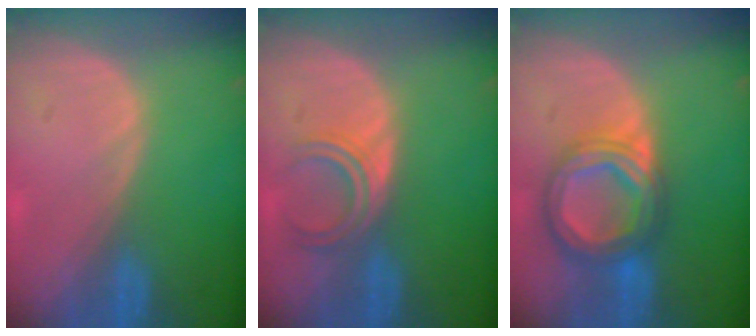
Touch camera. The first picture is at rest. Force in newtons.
{"total": 4.5, "press": 4.1, "slide": 1.9}
{"total": 8.5, "press": 8.5, "slide": 0.7}